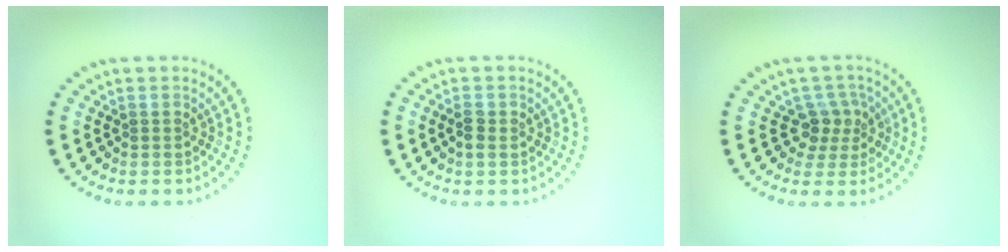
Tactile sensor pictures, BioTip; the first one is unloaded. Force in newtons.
{"total": 1.5, "press": 1.5, "slide": 0.1}
{"total": 2.6, "press": 2.0, "slide": 1.7}